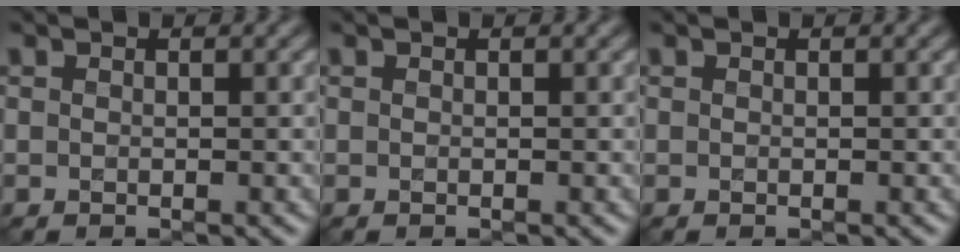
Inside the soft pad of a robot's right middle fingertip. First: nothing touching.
{"total": 0.0}
{"total": 0.0}